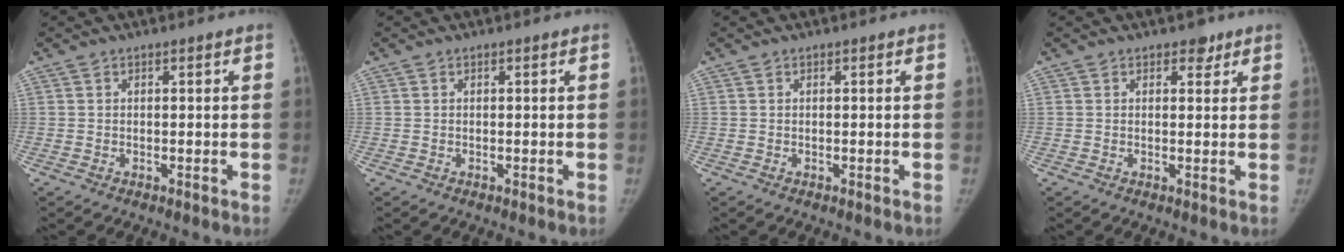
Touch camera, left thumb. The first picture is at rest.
{"total": 0.0}
{"total": 0.0}
{"total": 2.1, "force": [1.4, 1.3, 0.8], "torque": [0.005, -0.007, 0.016]}